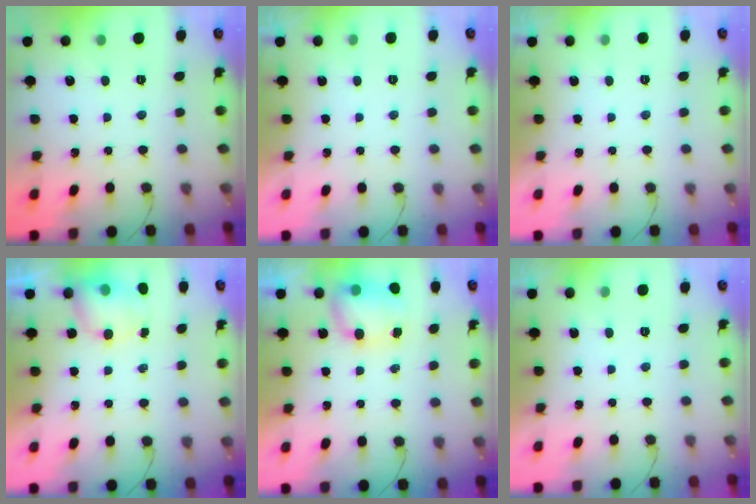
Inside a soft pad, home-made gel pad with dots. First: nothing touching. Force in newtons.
{"total": 0.0}
{"total": 0.0}
{"total": 5.2, "press": 5.2, "slide": 0.5}
{"total": 8.2, "press": 8.1, "slide": 1.4}
{"total": 0.0}